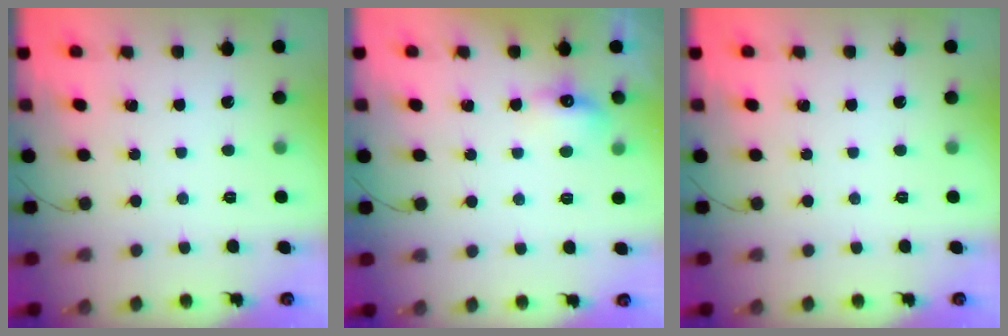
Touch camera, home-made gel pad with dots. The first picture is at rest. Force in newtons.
{"total": 6.2, "press": 6.1, "slide": 1.1}
{"total": 0.0}